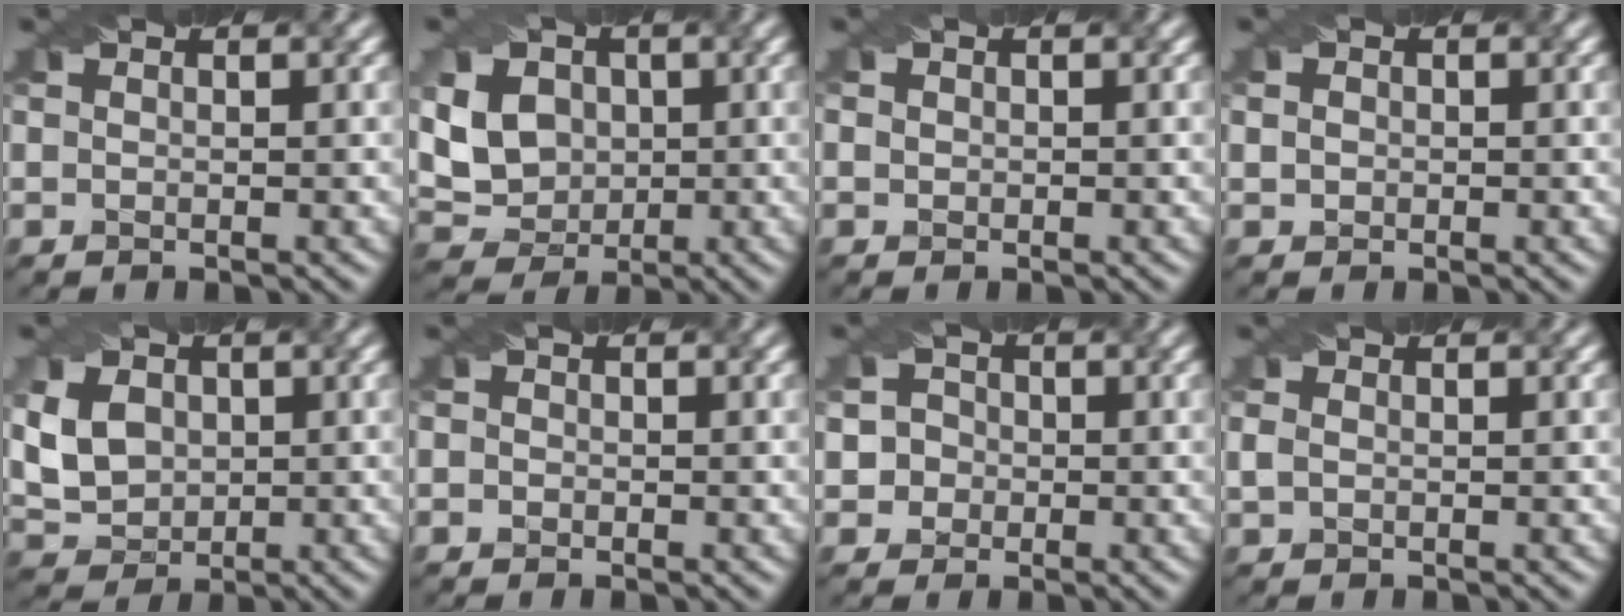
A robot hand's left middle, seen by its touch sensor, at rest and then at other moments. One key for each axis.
{"total": 7.7, "fx": 1.8, "fy": 6.3, "fz": 4.1, "tx": -0.080, "ty": 0.020, "tz": 0.025}
{"total": 1.6, "fx": 0.6, "fy": 1.3, "fz": 0.8, "tx": -0.017, "ty": 0.012, "tz": 0.000}
{"total": 1.8, "fx": 0.7, "fy": 1.4, "fz": 0.9, "tx": -0.021, "ty": 0.011, "tz": 0.007}
{"total": 5.3, "fx": 0.7, "fy": 4.2, "fz": 3.1, "tx": -0.089, "ty": 0.012, "tz": 0.016}
{"total": 1.5, "fx": 0.0, "fy": 1.3, "fz": 0.7, "tx": -0.001, "ty": 0.014, "tz": -0.018}
{"total": 3.2, "fx": 0.2, "fy": 3.0, "fz": 0.9, "tx": 0.006, "ty": 0.023, "tz": -0.010}
{"total": 1.1, "fx": -0.1, "fy": 0.9, "fz": 0.8, "tx": -0.021, "ty": 0.004, "tz": -0.001}